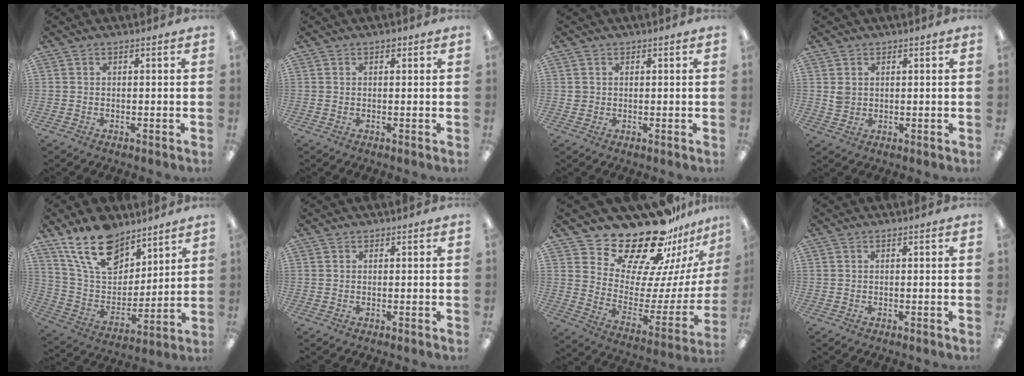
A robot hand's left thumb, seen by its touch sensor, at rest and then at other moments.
{"total": 1.0, "force": [0.6, 0.6, 0.5], "torque": [-0.003, -0.001, 0.010]}
{"total": 1.5, "force": [0.5, 1.4, 0.0], "torque": [-0.002, 0.004, 0.008]}
{"total": 2.5, "force": [0.9, 2.2, 0.5], "torque": [-0.006, -0.001, 0.016]}
{"total": 18.0, "force": [12.5, 9.7, 8.6], "torque": [-0.169, -0.056, 0.234]}
{"total": 0.0}
{"total": 24.4, "force": [20.7, 8.8, 9.5], "torque": [-0.154, -0.160, 0.366]}
{"total": 0.0}